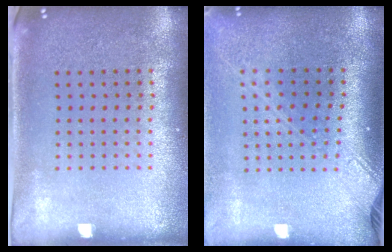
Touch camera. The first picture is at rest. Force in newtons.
{"total": 2.1, "press": 1.6, "slide": 1.4}